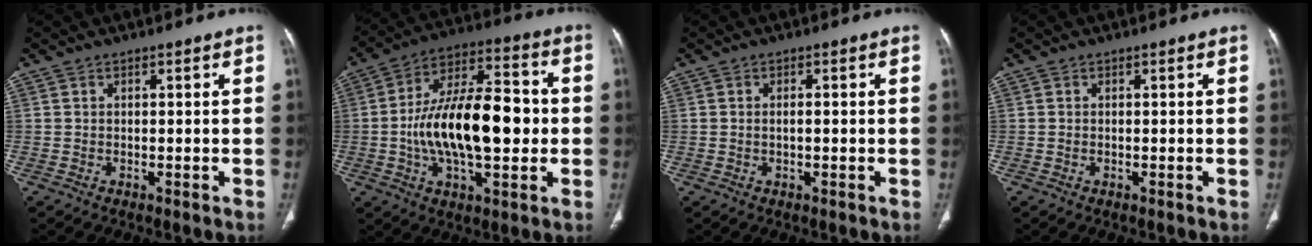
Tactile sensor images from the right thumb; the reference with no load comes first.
{"total": 20.6, "force": [-1.3, 9.6, 18.2], "torque": [-0.300, 0.029, -0.021]}
{"total": 1.0, "force": [0.0, 0.3, 0.9], "torque": [-0.023, 0.006, 0.003]}
{"total": 0.0}